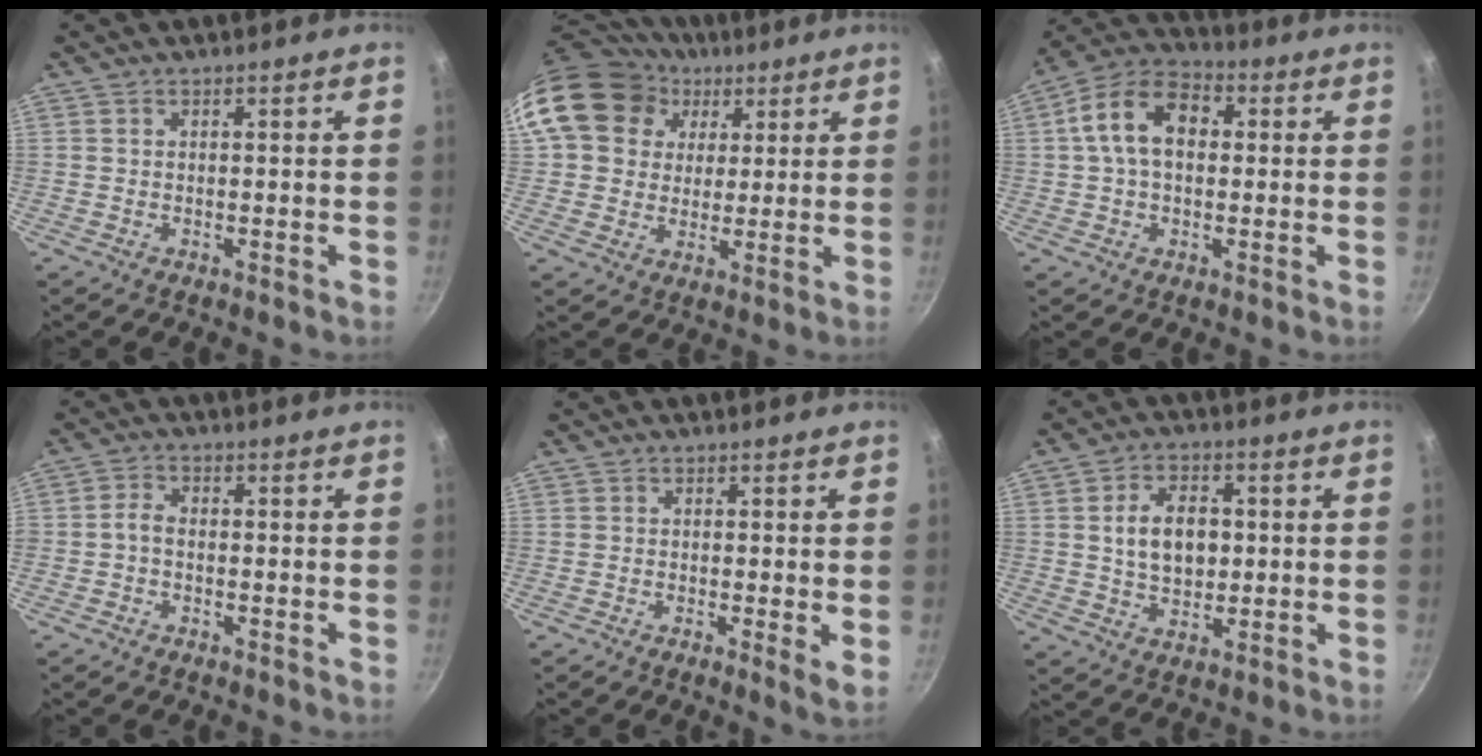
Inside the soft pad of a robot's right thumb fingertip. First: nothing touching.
{"total": 18.4, "force": [6.7, 15.2, 7.9], "torque": [-0.136, 0.020, 0.116]}
{"total": 12.3, "force": [1.7, 8.2, 9.0], "torque": [-0.136, 0.030, 0.010]}
{"total": 2.4, "force": [-1.0, 1.4, 1.7], "torque": [-0.037, 0.016, -0.026]}
{"total": 2.6, "force": [0.2, 0.4, 2.5], "torque": [-0.037, -0.013, -0.001]}
{"total": 9.2, "force": [0.9, 6.2, 6.7], "torque": [-0.094, 0.002, 0.014]}